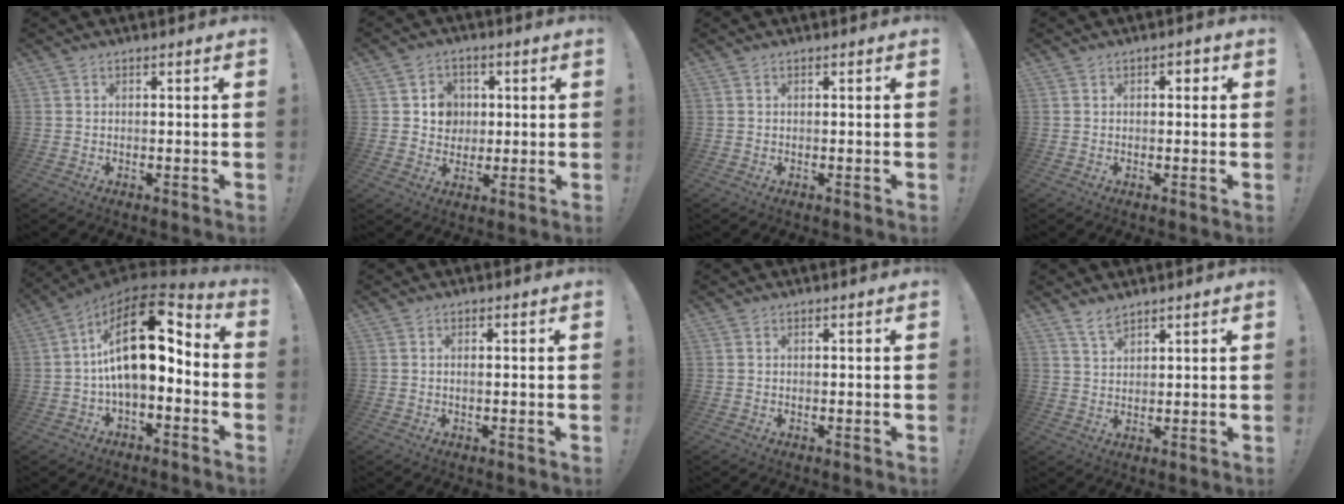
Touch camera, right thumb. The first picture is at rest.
{"total": 7.2, "force": [1.6, 6.7, 1.9], "torque": [-0.025, -0.007, 0.034]}
{"total": 0.0}
{"total": 1.6, "force": [-0.1, 1.2, 1.1], "torque": [-0.012, 0.002, -0.007]}
{"total": 20.1, "force": [3.2, 9.8, 17.2], "torque": [-0.303, -0.011, 0.059]}
{"total": 1.0, "force": [-0.2, 0.2, 1.0], "torque": [-0.016, 0.000, -0.004]}
{"total": 0.0}
{"total": 4.0, "force": [3.4, 1.4, 1.6], "torque": [-0.030, -0.019, 0.062]}